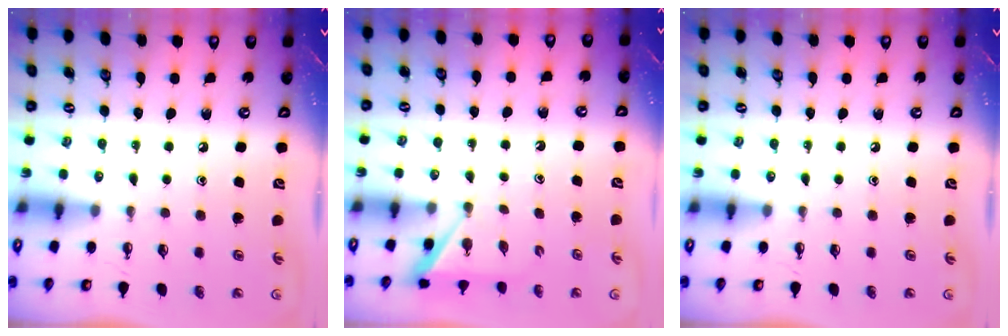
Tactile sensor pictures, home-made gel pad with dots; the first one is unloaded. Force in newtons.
{"total": 2.0, "press": 2.0, "slide": 0.3}
{"total": 0.0}